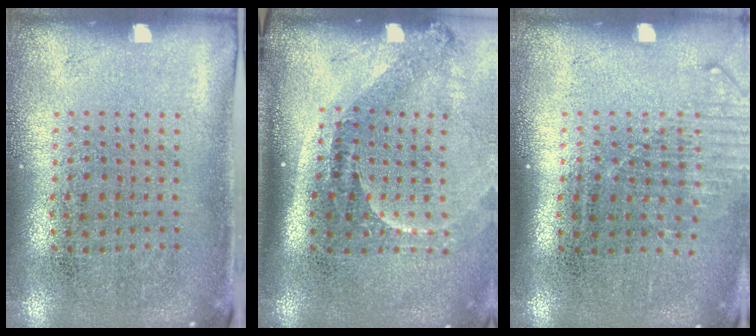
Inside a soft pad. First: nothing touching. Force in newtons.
{"total": 2.2, "press": 1.5, "slide": 1.6}
{"total": 1.3, "press": 1.1, "slide": 0.8}